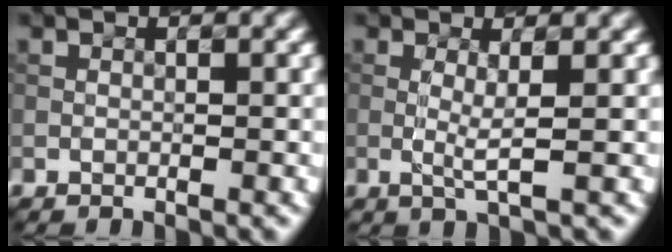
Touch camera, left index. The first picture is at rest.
{"total": 1.9, "force": [0.3, 0.2, 1.9], "torque": [-0.043, -0.008, 0.003]}